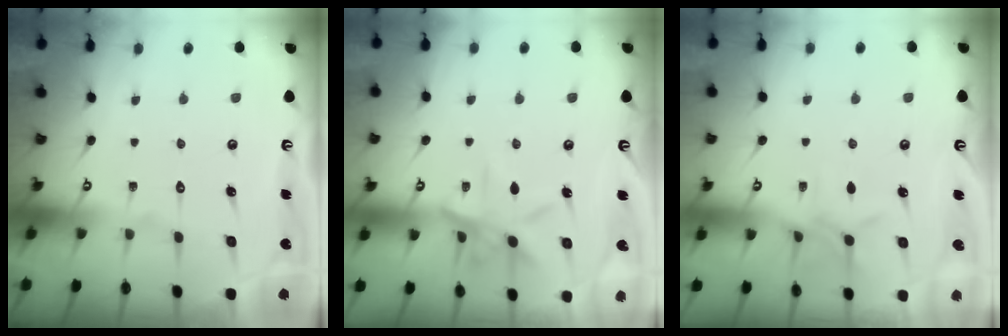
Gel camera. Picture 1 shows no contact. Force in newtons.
{"total": 9.4, "press": 9.4, "slide": 0.6}
{"total": 5.2, "press": 5.1, "slide": 0.6}